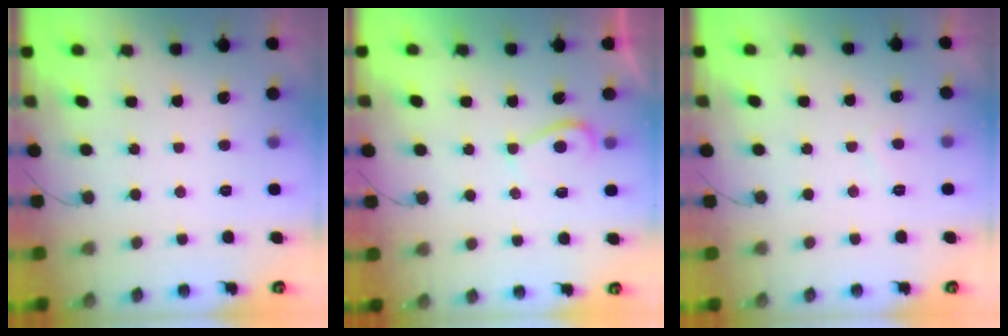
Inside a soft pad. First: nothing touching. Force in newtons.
{"total": 2.3, "press": 2.3, "slide": 0.5}
{"total": 1.9, "press": 1.8, "slide": 0.6}